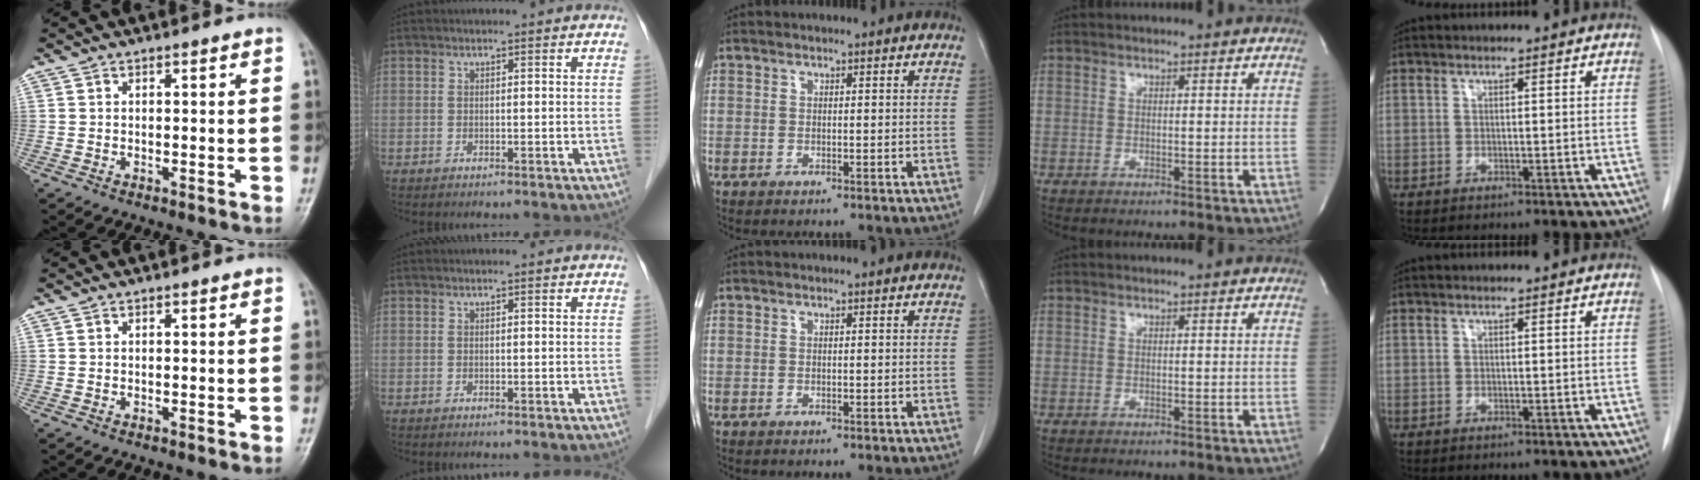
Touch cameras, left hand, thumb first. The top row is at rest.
{}